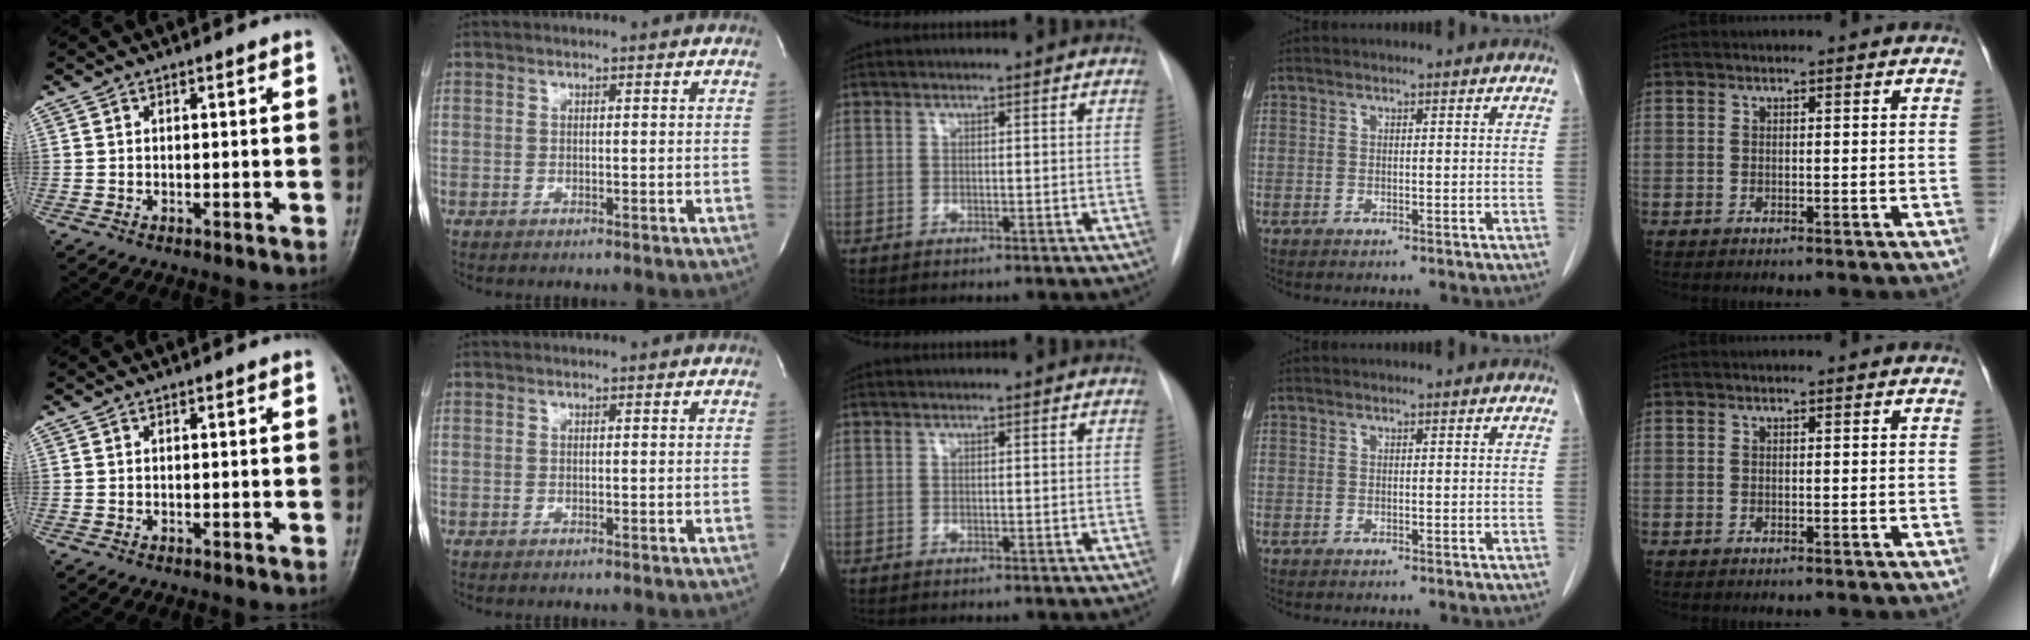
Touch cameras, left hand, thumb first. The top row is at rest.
{}